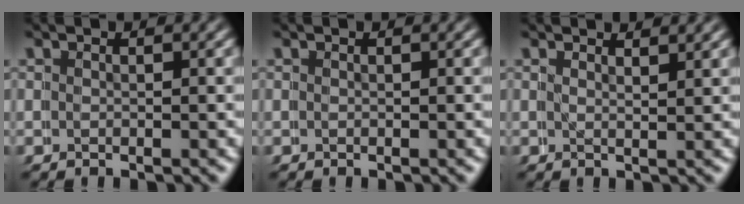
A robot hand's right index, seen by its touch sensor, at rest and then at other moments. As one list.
[{"total": 0.0}, {"total": 1.6, "force": [1.4, -0.4, -0.5], "torque": [-0.005, -0.013, 0.025]}]